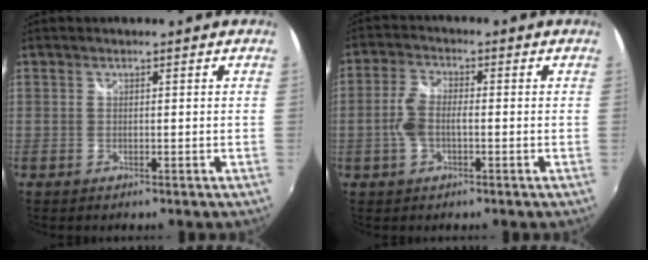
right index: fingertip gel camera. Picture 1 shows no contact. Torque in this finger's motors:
{"motor_torque": [0.62, -0.17, 0.44, 0.13]}